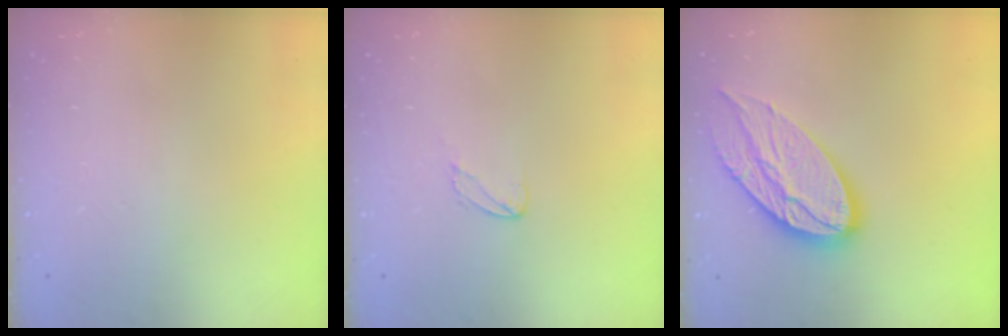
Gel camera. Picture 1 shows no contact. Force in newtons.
{"total": 2.4, "press": 2.4, "slide": 0.1}
{"total": 18.4, "press": 18.3, "slide": 1.4}